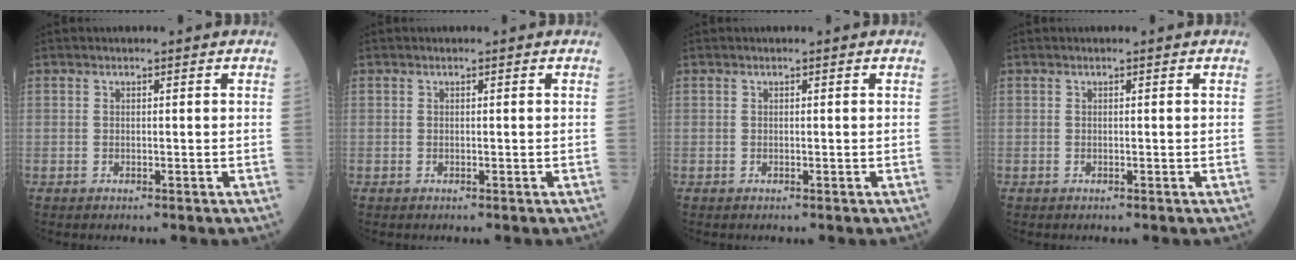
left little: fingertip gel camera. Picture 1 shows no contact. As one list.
[{"total": 0.0}, {"total": 0.0}, {"total": 0.0}]